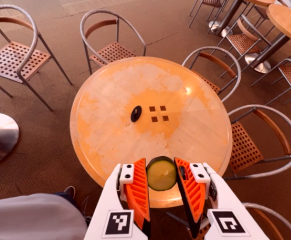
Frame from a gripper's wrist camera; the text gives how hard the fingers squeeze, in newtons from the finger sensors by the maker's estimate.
{"total": 8.5, "left": 8.4, "right": 8.6}